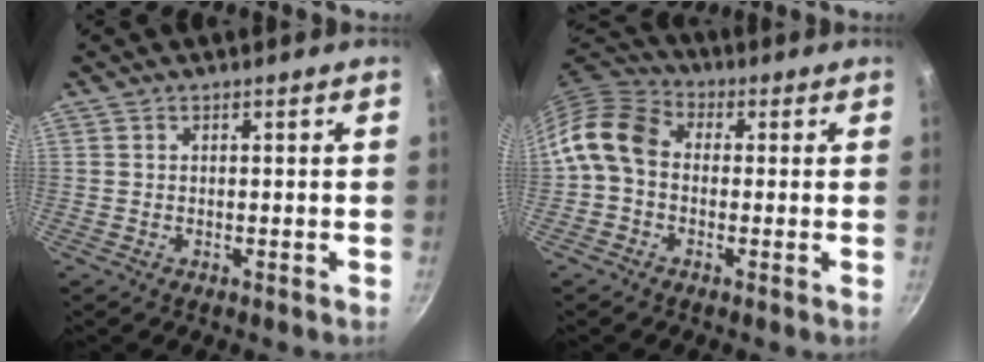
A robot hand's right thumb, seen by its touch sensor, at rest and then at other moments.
{"total": 9.4, "force": [-0.4, 7.2, 6.0], "torque": [-0.102, 0.031, -0.030]}